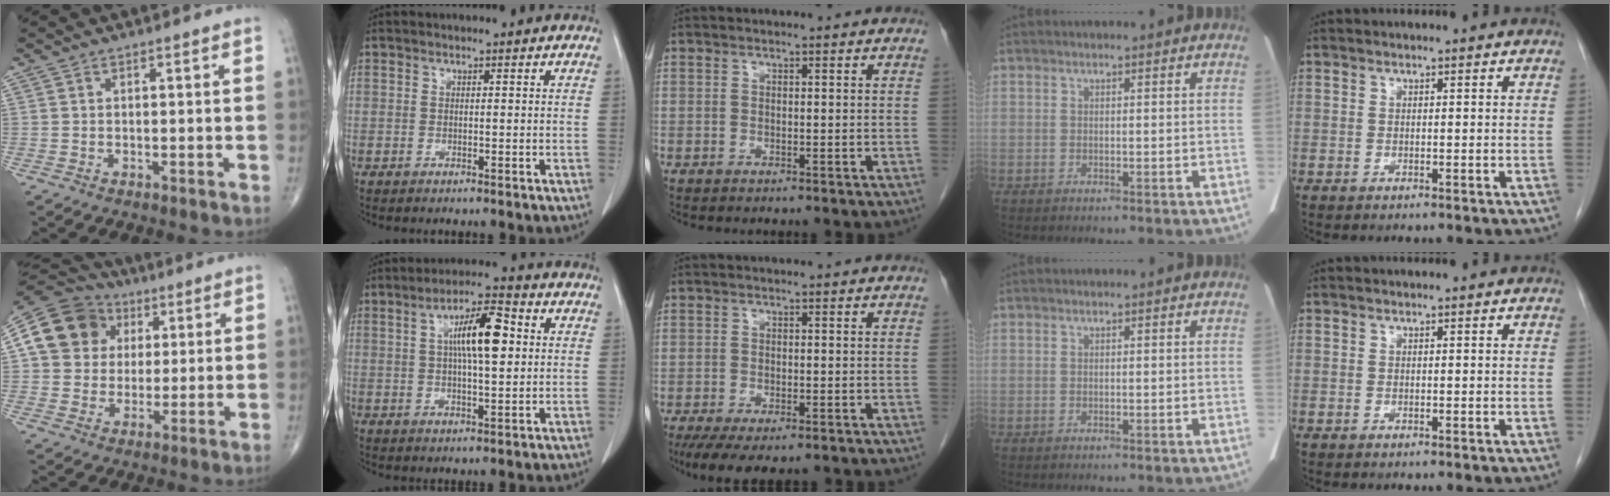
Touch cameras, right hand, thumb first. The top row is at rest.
{"thumb": {"total": 14.7, "force": [4.0, 12.7, 6.1], "torque": [-0.090, 0.015, 0.067]}, "index": {"total": 9.4, "force": [1.9, 2.2, 9.0], "torque": [-0.158, 0.018, 0.031]}, "middle": {"total": 7.2, "force": [-5.0, 2.4, 4.5], "torque": [-0.070, -0.016, -0.077]}}